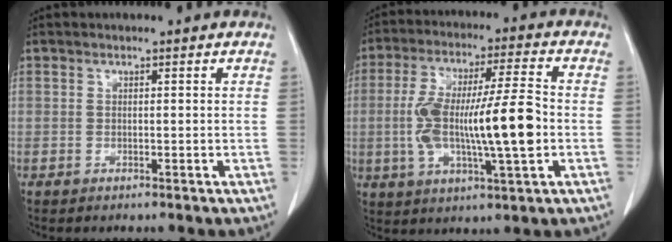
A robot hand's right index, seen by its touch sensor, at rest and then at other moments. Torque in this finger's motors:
{"motor_torque": [1.22, -0.69, 0.41, 0.21]}